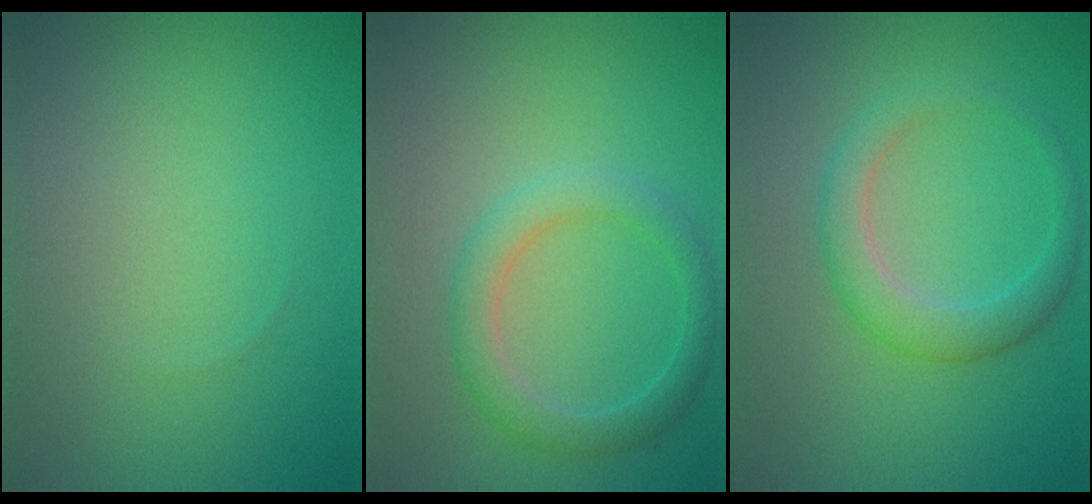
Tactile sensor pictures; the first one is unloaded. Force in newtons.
{"total": 2.8, "press": 2.8, "slide": 0.0}
{"total": 3.0, "press": 3.0, "slide": 0.2}